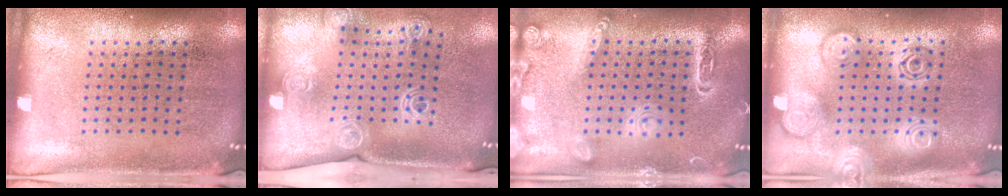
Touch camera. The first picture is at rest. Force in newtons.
{"total": 2.1, "press": 1.6, "slide": 1.3}
{"total": 1.8, "press": 1.8, "slide": 0.1}
{"total": 2.9, "press": 2.8, "slide": 0.4}